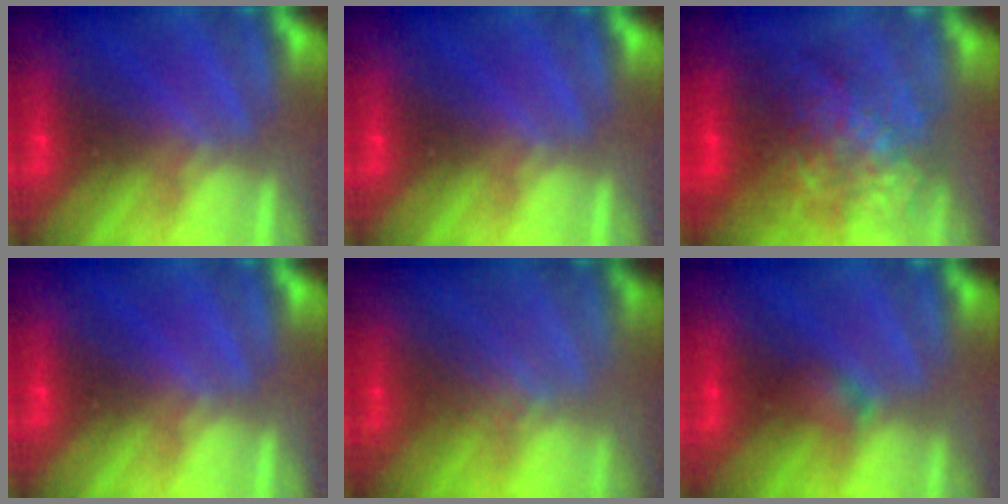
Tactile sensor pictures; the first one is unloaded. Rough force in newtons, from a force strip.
{"total": 0.0}
{"total": 7.1}
{"total": 0.0}
{"total": 2.5}
{"total": 2.2}